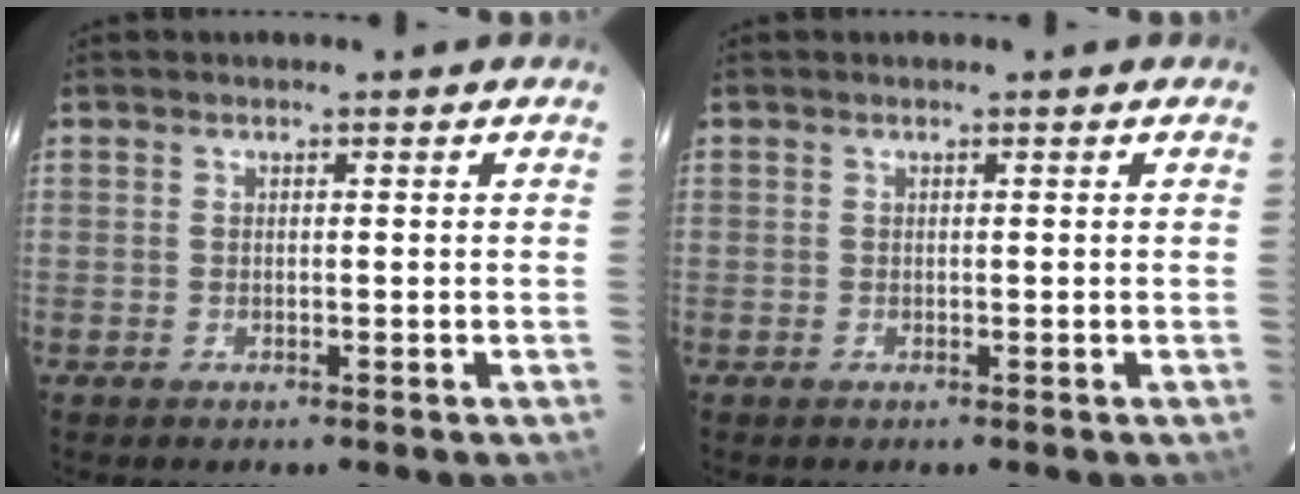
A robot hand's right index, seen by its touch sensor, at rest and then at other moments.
{"total": 0.0}